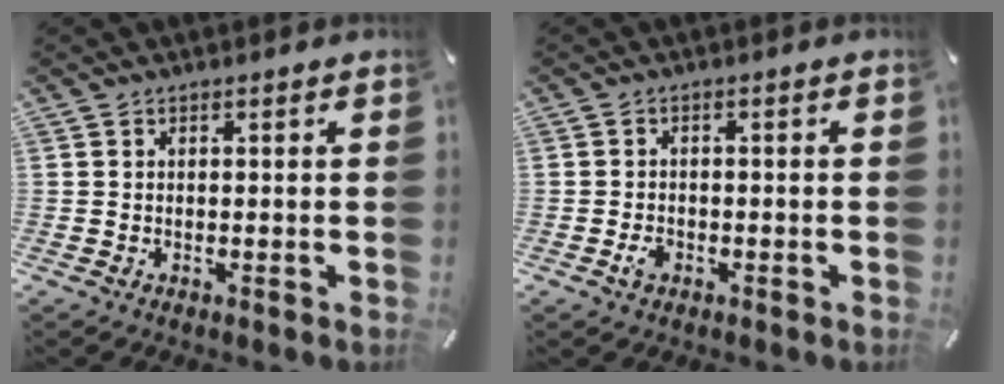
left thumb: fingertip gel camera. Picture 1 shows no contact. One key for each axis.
{"total": 2.2, "fx": -1.0, "fy": 1.5, "fz": 1.2, "tx": -0.029, "ty": 0.004, "tz": -0.021}